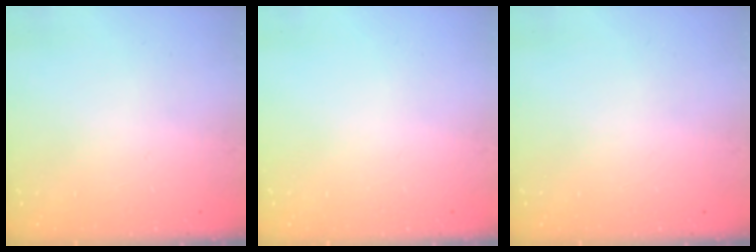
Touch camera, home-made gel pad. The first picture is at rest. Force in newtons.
{"total": 0.0}
{"total": 0.0}